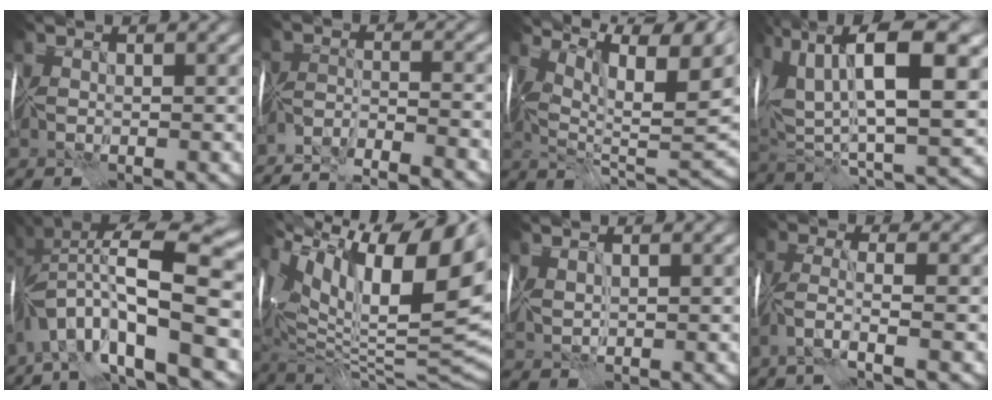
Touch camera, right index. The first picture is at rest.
{"total": 8.9, "force": [-8.6, 0.5, 2.1], "torque": [-0.031, -0.012, -0.133]}
{"total": 12.0, "force": [6.3, 3.2, 9.8], "torque": [-0.167, 0.011, 0.120]}
{"total": 14.6, "force": [4.6, 5.6, 12.6], "torque": [-0.252, 0.008, 0.090]}
{"total": 13.3, "force": [-3.3, 3.6, 12.4], "torque": [-0.207, 0.022, -0.052]}
{"total": 16.9, "force": [5.8, 6.0, 14.7], "torque": [-0.232, 0.027, 0.109]}
{"total": 1.1, "force": [0.6, 0.3, 0.8], "torque": [-0.025, 0.001, 0.021]}
{"total": 3.3, "force": [-2.4, -0.6, 2.2], "torque": [-0.052, 0.000, -0.056]}